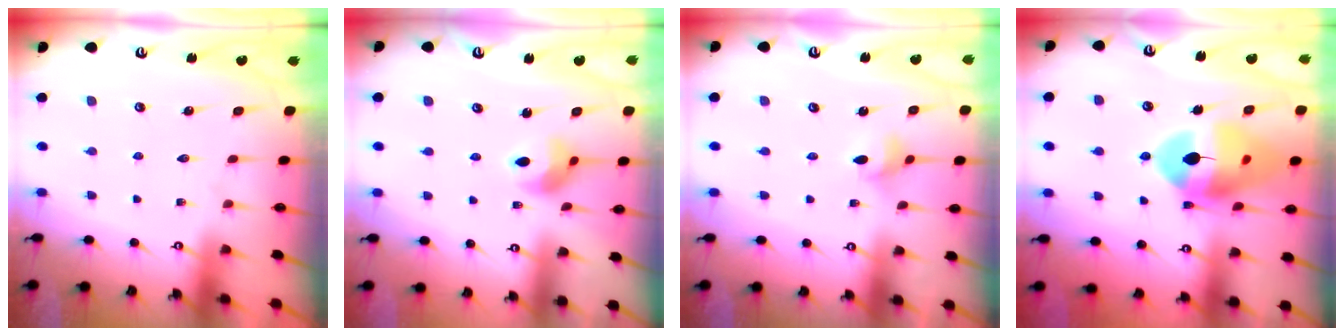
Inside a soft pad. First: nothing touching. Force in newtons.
{"total": 8.2, "press": 8.1, "slide": 1.0}
{"total": 4.2, "press": 4.2, "slide": 0.7}
{"total": 17.3, "press": 17.2, "slide": 2.2}